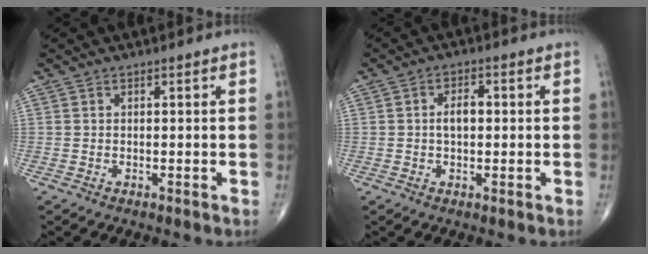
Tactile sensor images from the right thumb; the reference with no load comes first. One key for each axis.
{"total": 3.7, "fx": 0.1, "fy": 2.1, "fz": 3.0, "tx": -0.052, "ty": 0.009, "tz": -0.001}